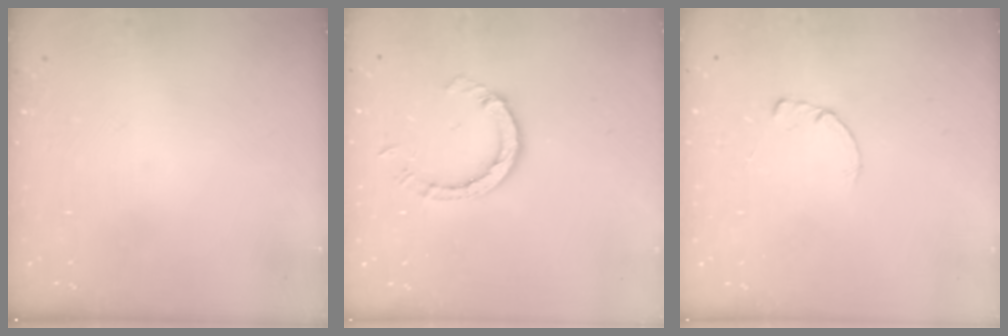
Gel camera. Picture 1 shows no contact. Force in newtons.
{"total": 4.8, "press": 4.8, "slide": 0.4}
{"total": 0.7, "press": 0.7, "slide": 0.2}